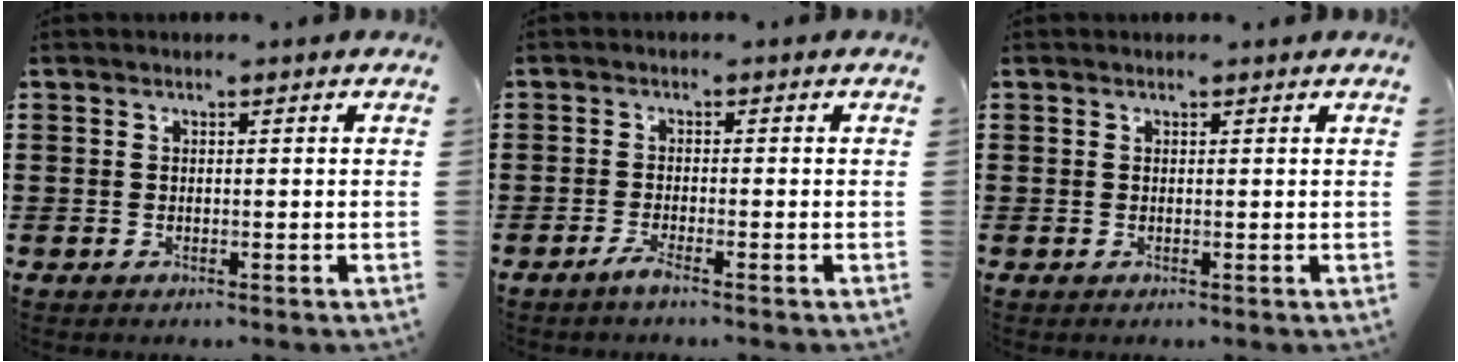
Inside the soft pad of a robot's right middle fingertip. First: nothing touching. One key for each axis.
{"total": 1.8, "fx": -1.5, "fy": 0.1, "fz": 1.1, "tx": -0.025, "ty": -0.003, "tz": -0.030}
{"total": 0.0}